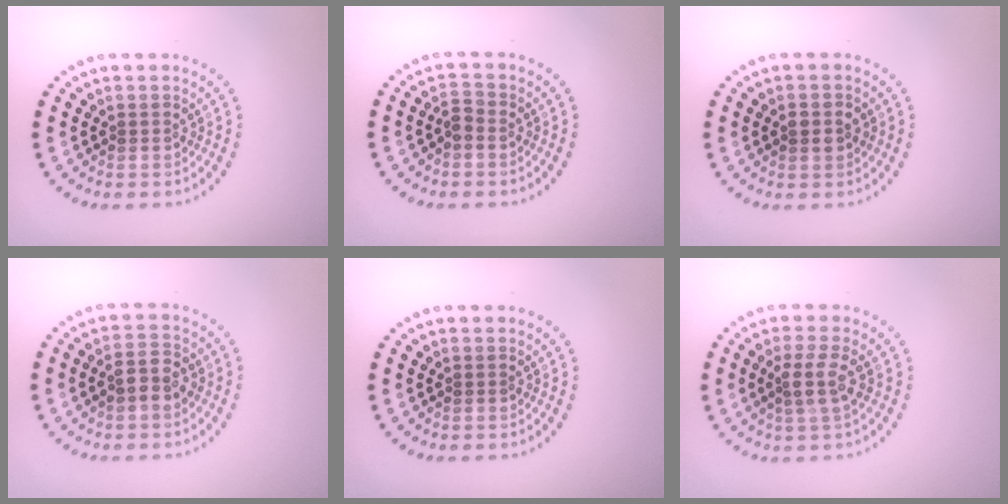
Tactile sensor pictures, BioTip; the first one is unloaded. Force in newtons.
{"total": 1.1, "press": 1.0, "slide": 0.4}
{"total": 2.0, "press": 2.0, "slide": 0.1}
{"total": 2.5, "press": 2.4, "slide": 0.5}
{"total": 0.0}
{"total": 2.5, "press": 2.1, "slide": 1.4}